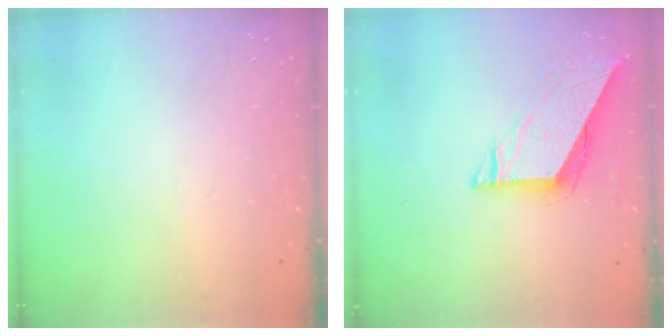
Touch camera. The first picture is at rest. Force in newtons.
{"total": 7.4, "press": 7.4, "slide": 0.6}